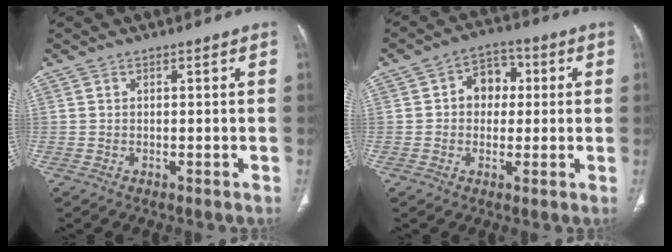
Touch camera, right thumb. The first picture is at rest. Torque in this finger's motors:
{"motor_torque": [0.23, 1.01, 0.50, 0.23, 0.00]}